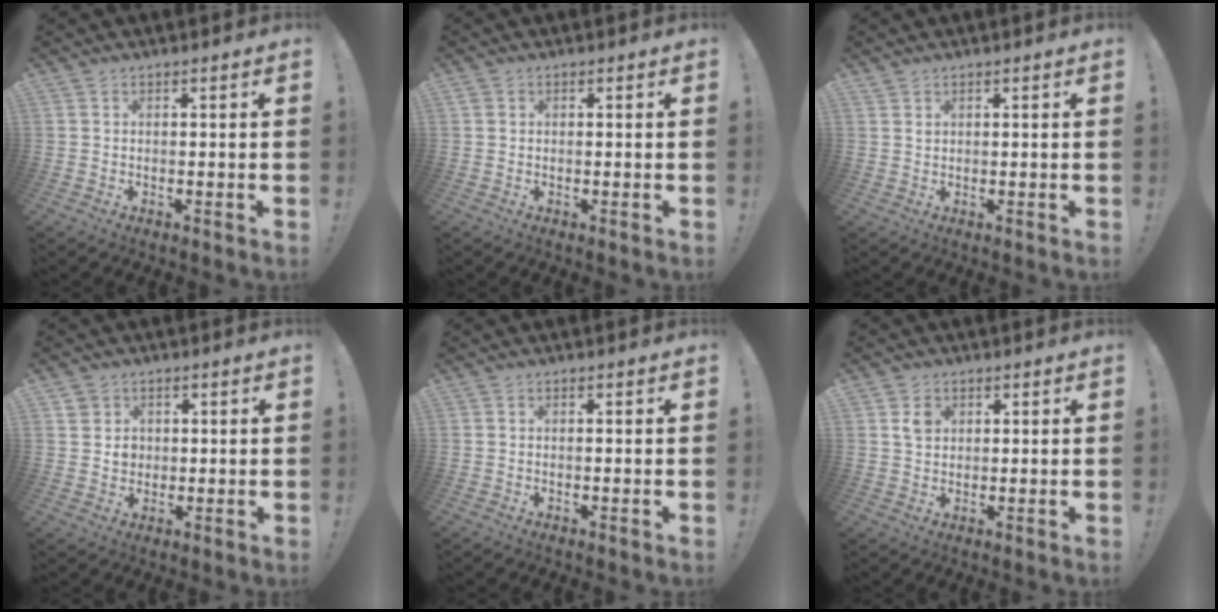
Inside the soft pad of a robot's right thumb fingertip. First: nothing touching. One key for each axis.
{"total": 0.9, "fx": 0.5, "fy": 0.7, "fz": 0.2, "tx": -0.004, "ty": 0.003, "tz": 0.011}
{"total": 1.2, "fx": 0.9, "fy": 0.7, "fz": 0.2, "tx": 0.011, "ty": -0.010, "tz": 0.015}
{"total": 4.2, "fx": 1.2, "fy": 3.9, "fz": 1.0, "tx": -0.014, "ty": -0.004, "tz": 0.022}
{"total": 0.0}
{"total": 3.8, "fx": 1.7, "fy": 3.0, "fz": 1.4, "tx": -0.010, "ty": -0.007, "tz": 0.029}